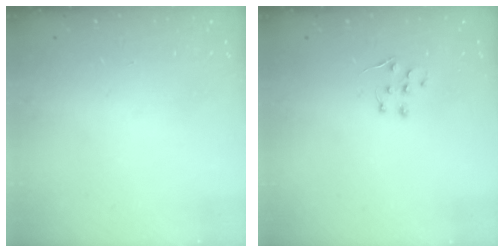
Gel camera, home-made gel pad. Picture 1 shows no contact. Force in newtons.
{"total": 5.1, "press": 5.1, "slide": 0.7}